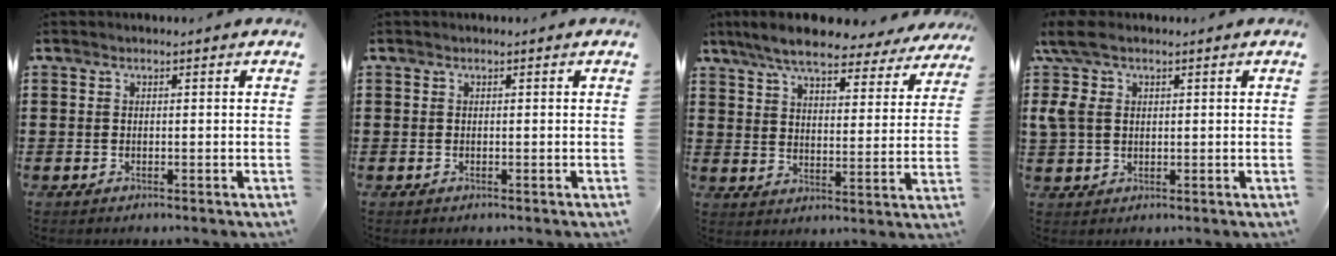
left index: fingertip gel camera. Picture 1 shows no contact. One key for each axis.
{"total": 0.0}
{"total": 8.3, "fx": 7.4, "fy": 1.2, "fz": 3.5, "tx": -0.090, "ty": -0.035, "tz": 0.131}
{"total": 5.9, "fx": 2.1, "fy": 3.6, "fz": 4.2, "tx": -0.120, "ty": 0.004, "tz": 0.031}